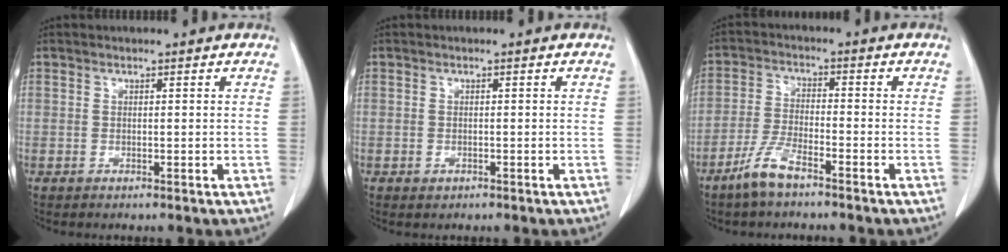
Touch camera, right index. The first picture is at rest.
{"total": 0.6, "force": [-0.2, 0.5, 0.3], "torque": [-0.009, 0.001, 0.004]}
{"total": 5.7, "force": [-4.1, 1.0, 3.8], "torque": [-0.091, -0.007, -0.081]}